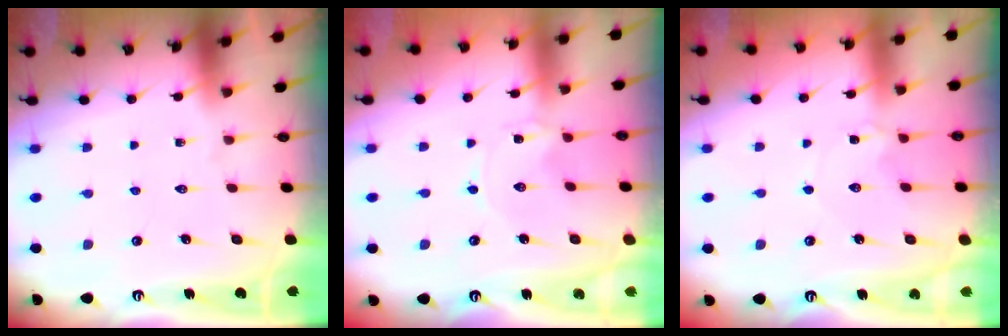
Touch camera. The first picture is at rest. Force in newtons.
{"total": 0.0}
{"total": 2.9, "press": 2.9, "slide": 0.5}